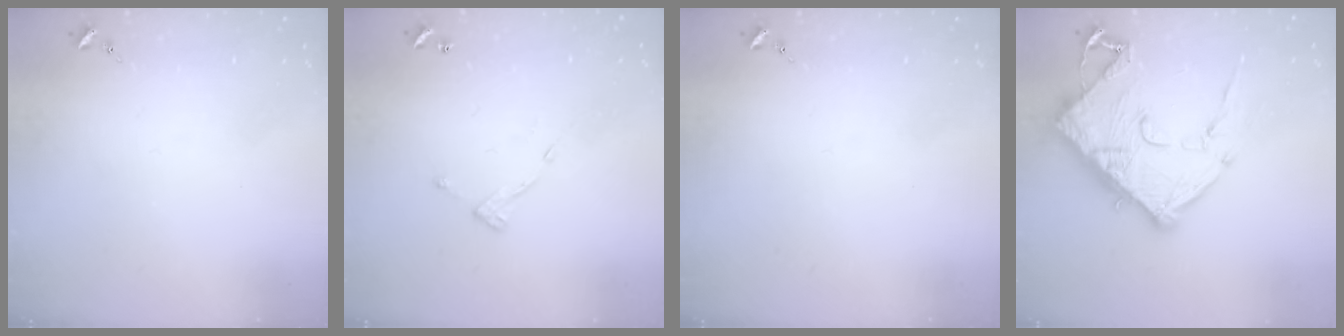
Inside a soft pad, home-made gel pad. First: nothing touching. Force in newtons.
{"total": 7.2, "press": 7.2, "slide": 0.5}
{"total": 0.0}
{"total": 16.4, "press": 16.4, "slide": 1.4}